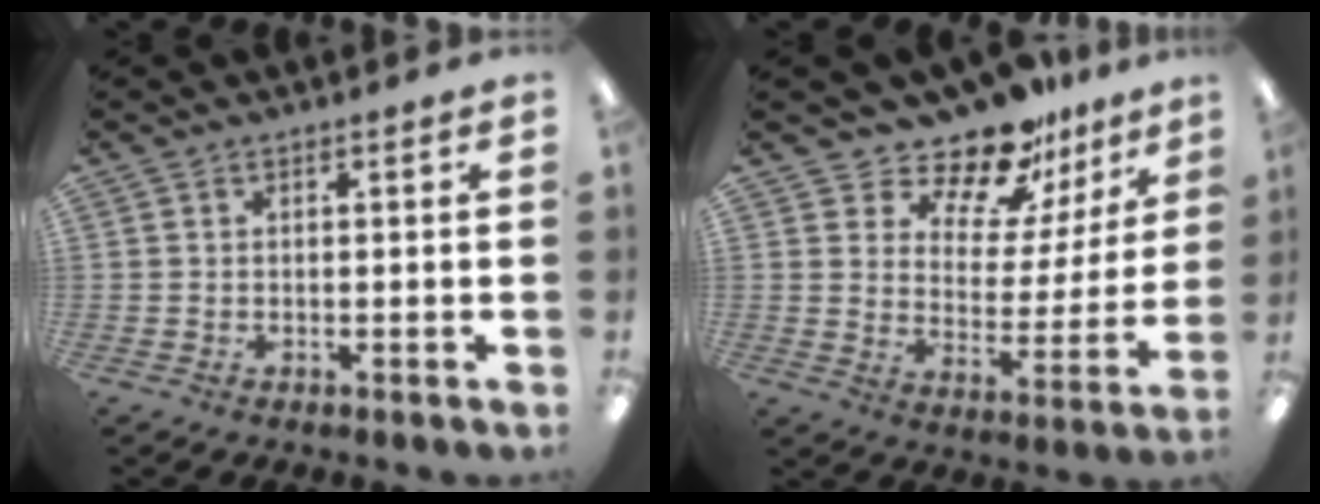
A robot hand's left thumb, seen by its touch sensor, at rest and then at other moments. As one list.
[{"total": 13.9, "force": [12.2, 5.1, 4.1], "torque": [-0.081, -0.098, 0.220]}]